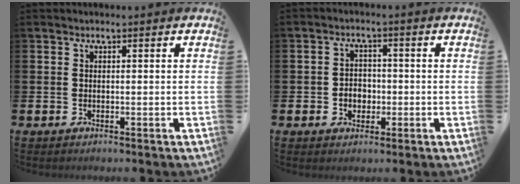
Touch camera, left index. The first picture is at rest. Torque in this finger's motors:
{"motor_torque": [0.55, 0.17, 0.08, 0.04]}